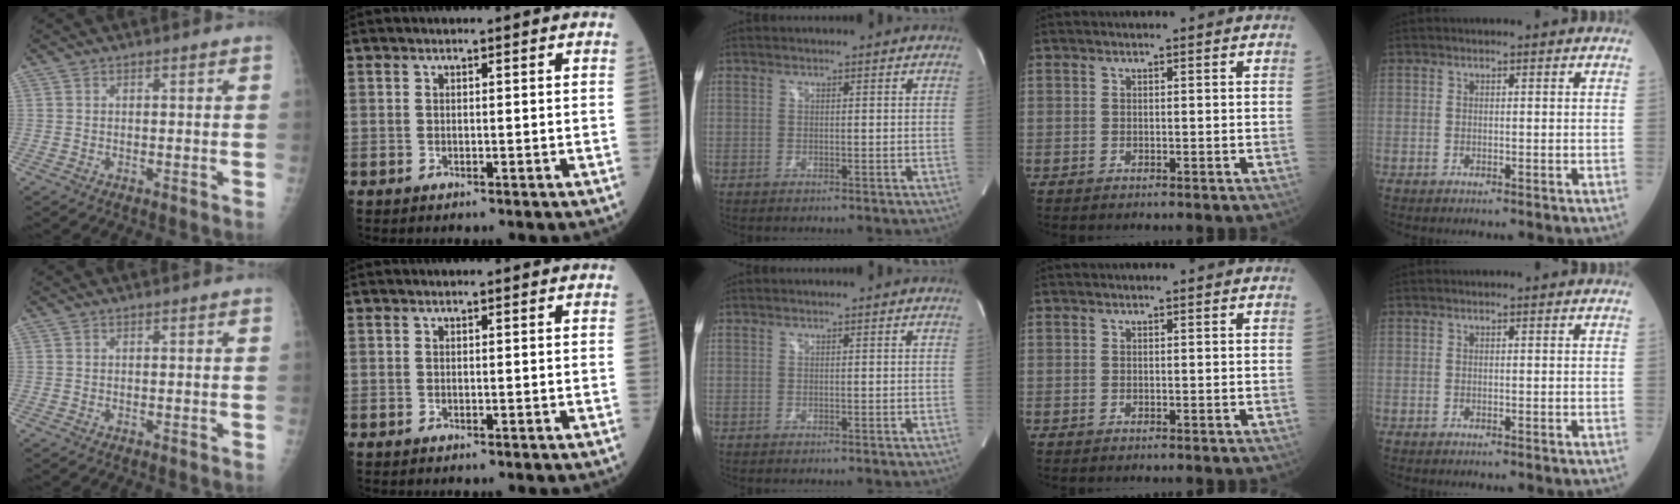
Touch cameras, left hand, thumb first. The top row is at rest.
{}